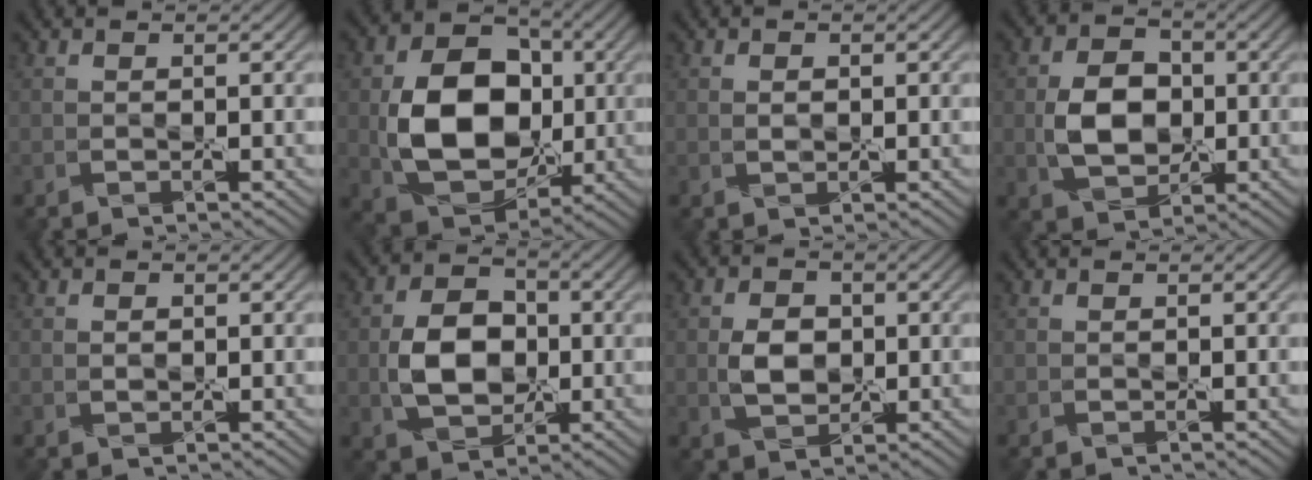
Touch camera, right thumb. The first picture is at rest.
{"total": 13.0, "force": [-0.2, 9.6, 8.8], "torque": [-0.160, -0.005, 0.004]}
{"total": 1.2, "force": [0.1, 0.8, 0.8], "torque": [-0.018, -0.001, 0.004]}
{"total": 7.2, "force": [-0.4, 5.2, 5.0], "torque": [-0.102, -0.001, -0.009]}
{"total": 0.8, "force": [0.1, 0.6, 0.5], "torque": [-0.011, -0.001, 0.002]}
{"total": 7.9, "force": [-0.7, 5.7, 5.4], "torque": [-0.109, 0.001, -0.015]}
{"total": 4.4, "force": [-0.1, 3.2, 3.1], "torque": [-0.065, -0.002, -0.005]}
{"total": 0.0}